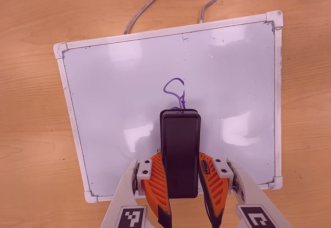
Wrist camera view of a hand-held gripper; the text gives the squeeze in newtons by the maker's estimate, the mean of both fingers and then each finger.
{"total": 8.2, "left": 6.5, "right": 10.0}